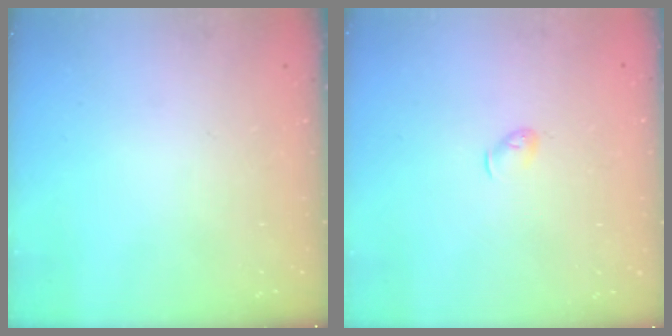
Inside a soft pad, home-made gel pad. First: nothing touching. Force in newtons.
{"total": 3.9, "press": 3.8, "slide": 0.8}